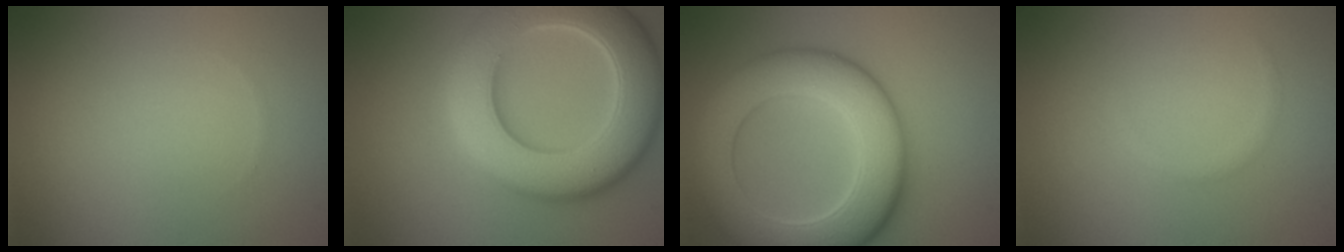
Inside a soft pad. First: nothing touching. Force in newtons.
{"total": 11.3, "press": 11.3, "slide": 0.8}
{"total": 10.6, "press": 10.6, "slide": 0.1}
{"total": 0.6, "press": 0.6, "slide": 0.0}